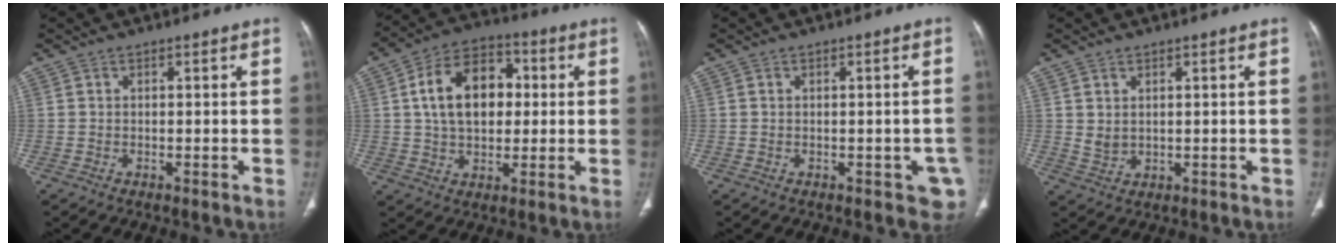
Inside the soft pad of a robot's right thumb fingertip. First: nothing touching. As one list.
[{"total": 14.6, "force": [2.2, 9.8, 10.6], "torque": [-0.150, 0.016, 0.028]}, {"total": 4.6, "force": [-1.0, 2.5, 3.7], "torque": [-0.020, -0.001, -0.007]}, {"total": 2.6, "force": [1.0, 1.7, 1.6], "torque": [-0.028, -0.010, 0.029]}]